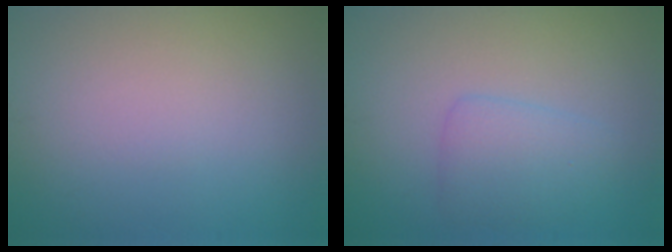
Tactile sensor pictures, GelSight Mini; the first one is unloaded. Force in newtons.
{"total": 2.5, "press": 2.5, "slide": 0.2}